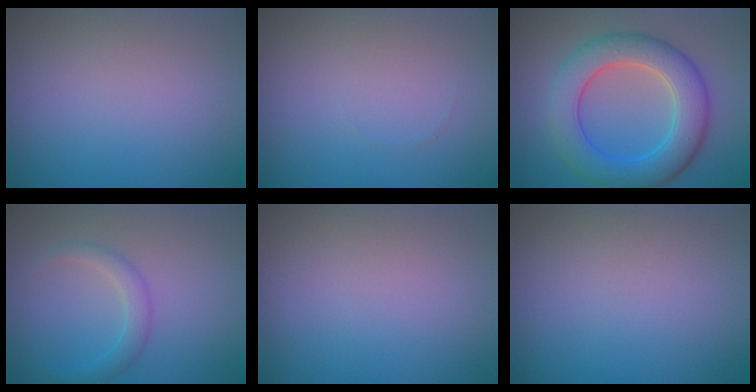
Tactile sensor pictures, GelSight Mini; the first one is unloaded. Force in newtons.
{"total": 0.0}
{"total": 7.2, "press": 7.2, "slide": 0.5}
{"total": 1.7, "press": 1.7, "slide": 0.1}
{"total": 0.0}
{"total": 0.0}